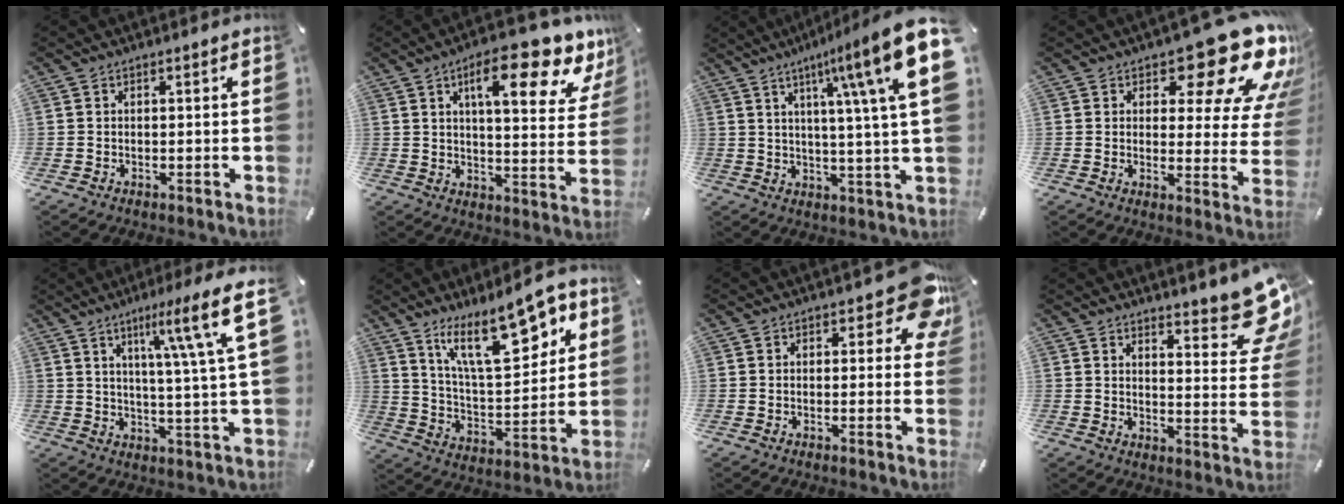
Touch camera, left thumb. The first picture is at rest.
{"total": 17.2, "force": [10.0, 5.0, 13.1], "torque": [-0.186, -0.059, 0.152]}
{"total": 19.2, "force": [7.9, 2.9, 17.3], "torque": [-0.259, -0.044, 0.108]}
{"total": 20.0, "force": [12.4, 8.1, 13.4], "torque": [-0.159, -0.091, 0.202]}
{"total": 11.0, "force": [5.8, -0.5, 9.3], "torque": [-0.141, -0.028, 0.082]}
{"total": 20.6, "force": [12.2, 8.8, 14.1], "torque": [-0.223, -0.056, 0.204]}
{"total": 9.1, "force": [4.4, 4.2, 6.8], "torque": [-0.073, -0.022, 0.070]}
{"total": 11.6, "force": [9.1, 3.3, 6.3], "torque": [-0.074, -0.074, 0.158]}